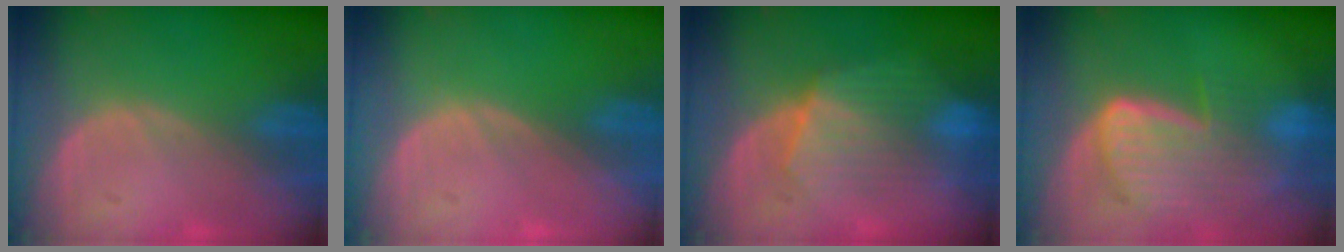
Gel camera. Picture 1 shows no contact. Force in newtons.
{"total": 0.0}
{"total": 7.7, "press": 7.6, "slide": 0.7}
{"total": 9.1, "press": 8.0, "slide": 4.3}